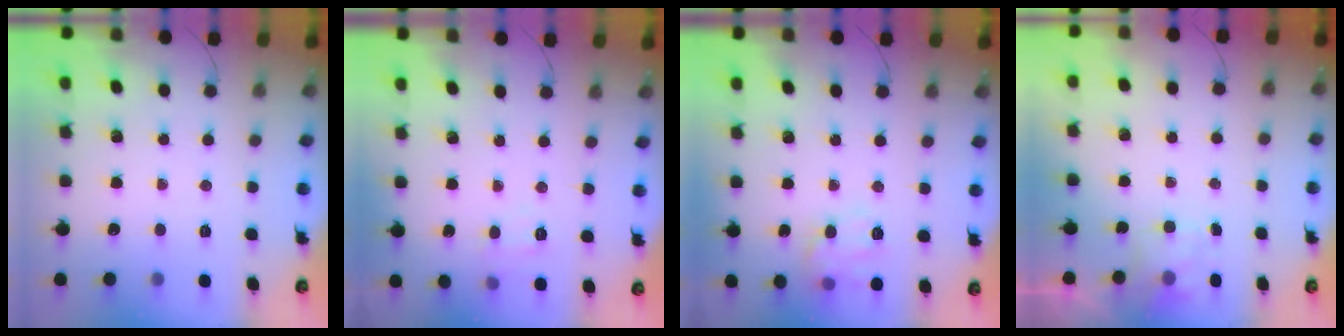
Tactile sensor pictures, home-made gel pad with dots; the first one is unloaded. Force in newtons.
{"total": 4.8, "press": 4.6, "slide": 1.2}
{"total": 10.8, "press": 10.8, "slide": 0.4}
{"total": 2.5, "press": 2.1, "slide": 1.4}